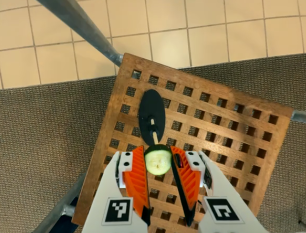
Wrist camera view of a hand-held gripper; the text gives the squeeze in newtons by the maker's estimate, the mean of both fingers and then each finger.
{"total": 5.6, "left": 5.3, "right": 6.0}